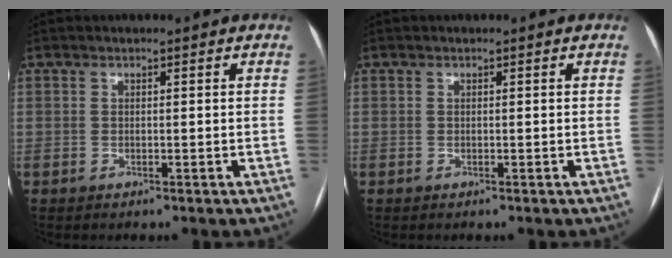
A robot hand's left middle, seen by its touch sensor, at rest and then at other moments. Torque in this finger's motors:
{"motor_torque": [-0.02, 0.03, 0.00, 0.00]}